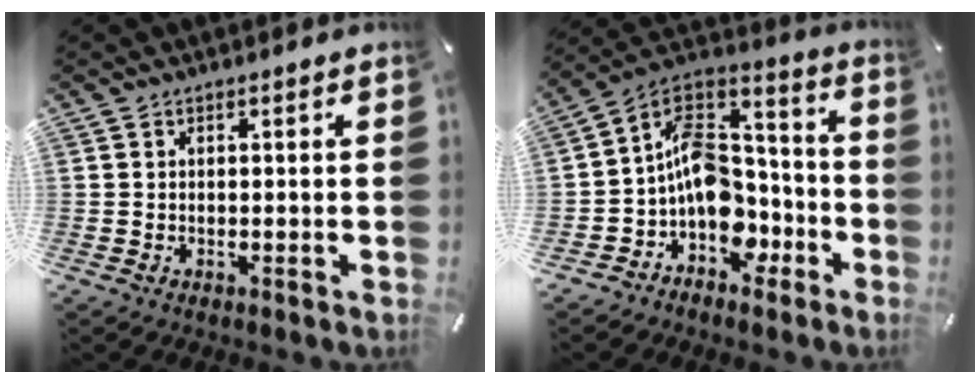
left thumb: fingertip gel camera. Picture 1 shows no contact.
{"total": 13.2, "force": [-3.0, 10.9, 6.8], "torque": [-0.107, 0.012, -0.047]}